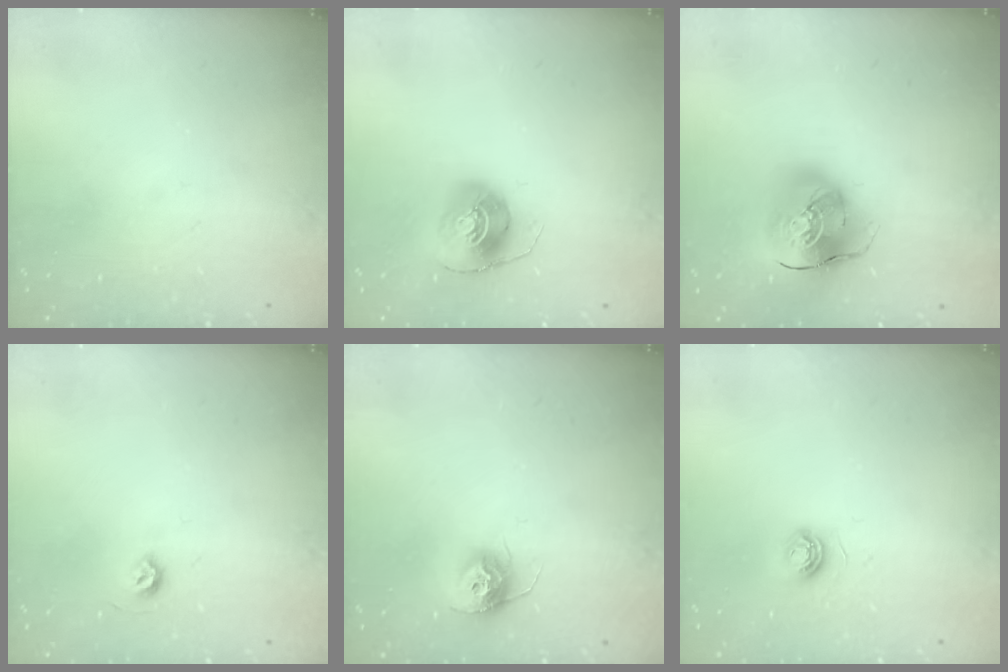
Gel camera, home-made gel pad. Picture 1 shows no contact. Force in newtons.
{"total": 8.8, "press": 8.8, "slide": 0.1}
{"total": 13.9, "press": 13.7, "slide": 2.4}
{"total": 4.5, "press": 4.5, "slide": 0.7}
{"total": 10.3, "press": 10.3, "slide": 0.4}
{"total": 5.0, "press": 4.9, "slide": 0.6}